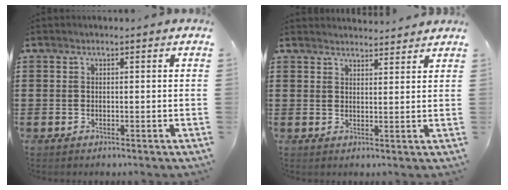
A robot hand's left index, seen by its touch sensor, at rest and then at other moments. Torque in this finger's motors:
{"motor_torque": [0.20, -1.95, 0.05, 0.01]}